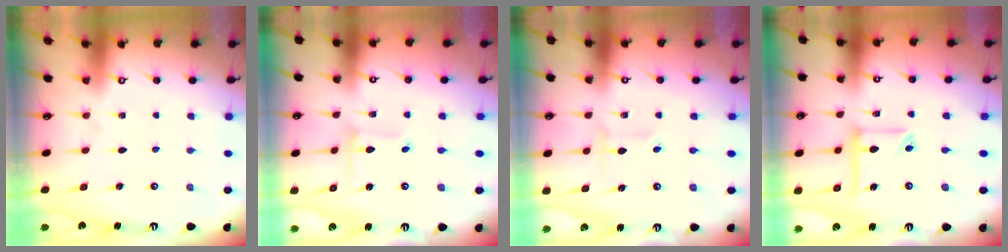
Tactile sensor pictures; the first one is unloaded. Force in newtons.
{"total": 2.9, "press": 2.9, "slide": 0.3}
{"total": 1.8, "press": 1.7, "slide": 0.2}
{"total": 10.2, "press": 10.2, "slide": 1.0}